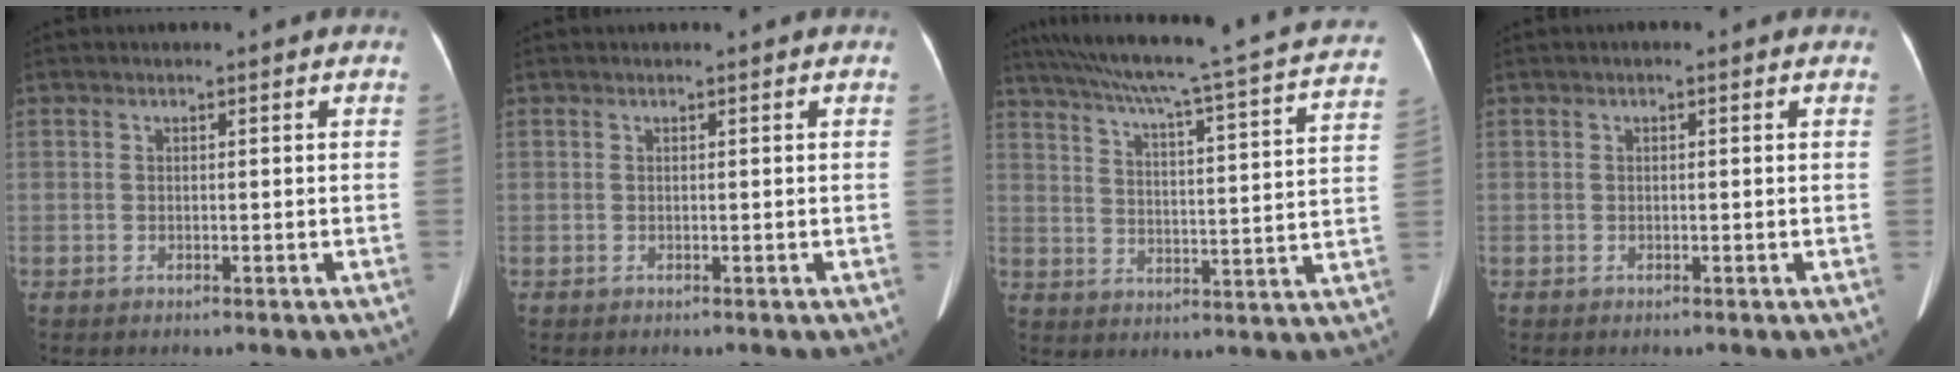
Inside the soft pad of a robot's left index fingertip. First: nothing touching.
{"total": 0.0}
{"total": 27.3, "force": [23.3, 1.1, 14.2], "torque": [-0.224, -0.027, 0.294]}
{"total": 0.0}